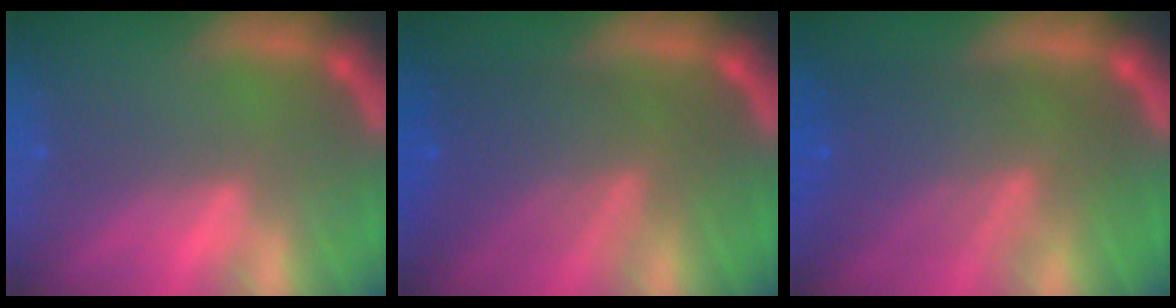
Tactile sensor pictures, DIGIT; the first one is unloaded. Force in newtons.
{"total": 7.6}
{"total": 8.5}